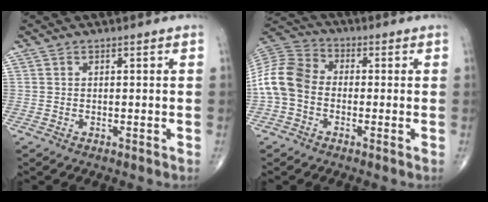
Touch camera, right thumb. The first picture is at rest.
{"total": 10.7, "force": [-1.8, 8.1, 6.6], "torque": [-0.132, 0.030, -0.050]}